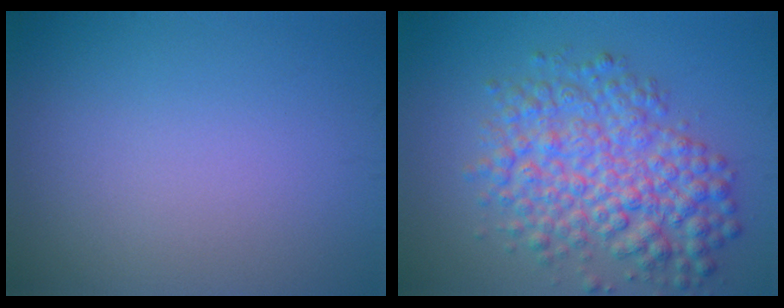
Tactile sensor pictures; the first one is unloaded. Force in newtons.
{"total": 7.4, "press": 7.4, "slide": 0.1}